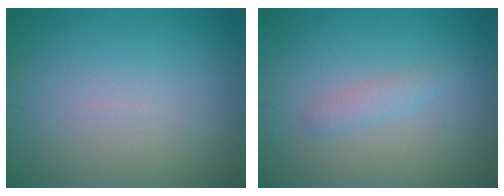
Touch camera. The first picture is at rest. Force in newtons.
{"total": 1.4, "press": 1.4, "slide": 0.1}